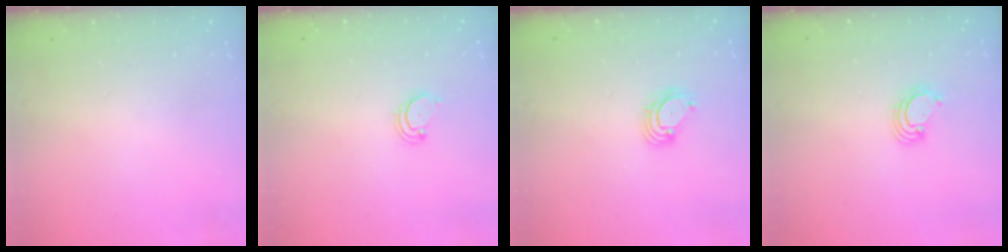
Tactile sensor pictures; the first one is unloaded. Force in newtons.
{"total": 2.6, "press": 2.5, "slide": 0.5}
{"total": 3.6, "press": 3.6, "slide": 0.3}
{"total": 3.5, "press": 3.5, "slide": 0.1}